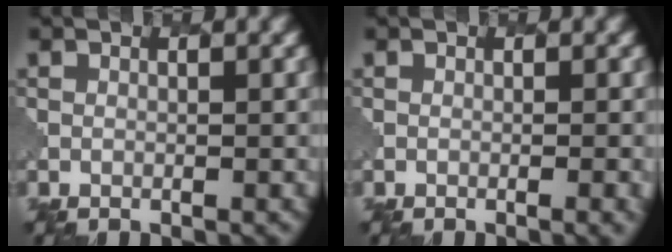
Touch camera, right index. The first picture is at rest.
{"total": 1.6, "force": [-0.5, 0.5, 1.5], "torque": [-0.011, 0.002, -0.007]}